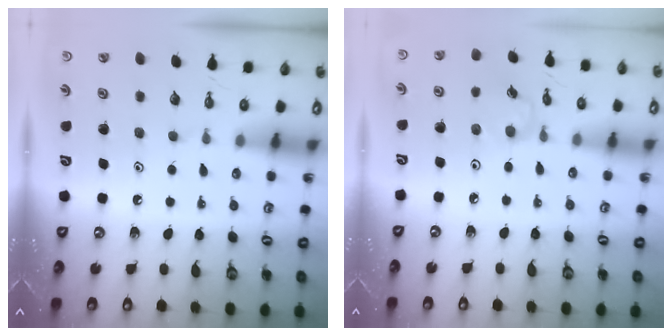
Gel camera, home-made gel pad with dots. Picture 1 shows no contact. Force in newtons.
{"total": 2.7, "press": 2.7, "slide": 0.5}